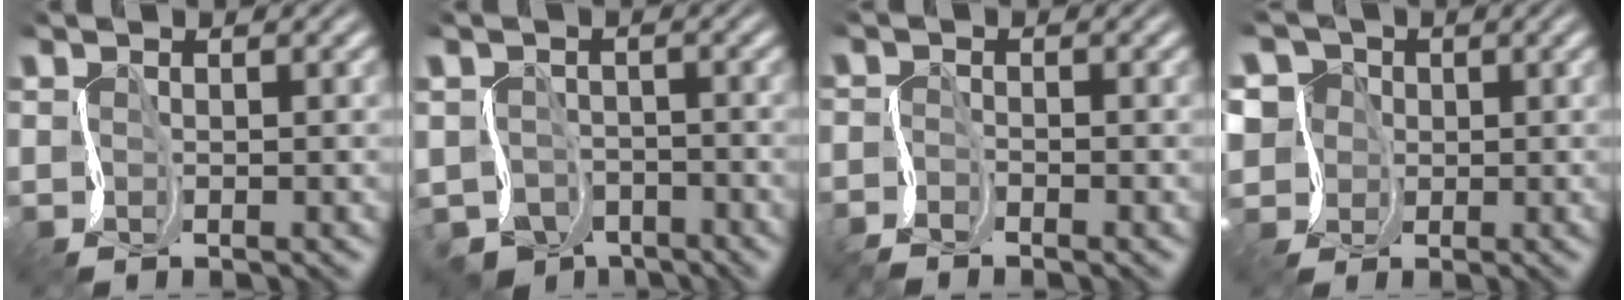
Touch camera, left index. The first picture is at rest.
{"total": 4.2, "force": [-3.1, 2.4, 1.4], "torque": [-0.023, -0.008, -0.066]}
{"total": 2.2, "force": [-2.2, 0.1, 0.2], "torque": [-0.012, -0.002, -0.053]}
{"total": 4.0, "force": [0.7, 3.9, 0.6], "torque": [-0.019, 0.022, -0.010]}